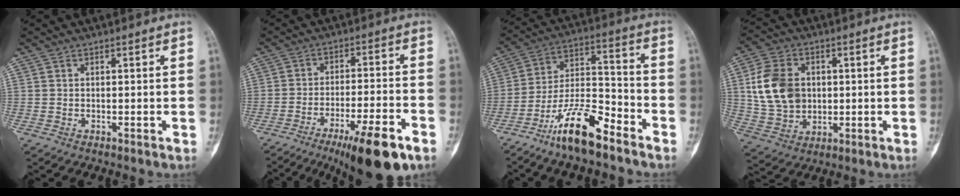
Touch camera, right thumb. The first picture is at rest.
{"total": 14.6, "force": [-8.8, 2.8, 11.3], "torque": [-0.171, 0.037, -0.136]}
{"total": 13.8, "force": [-9.7, 3.9, 9.1], "torque": [-0.167, 0.073, -0.183]}
{"total": 12.9, "force": [1.6, 9.8, 8.2], "torque": [-0.139, 0.002, 0.036]}